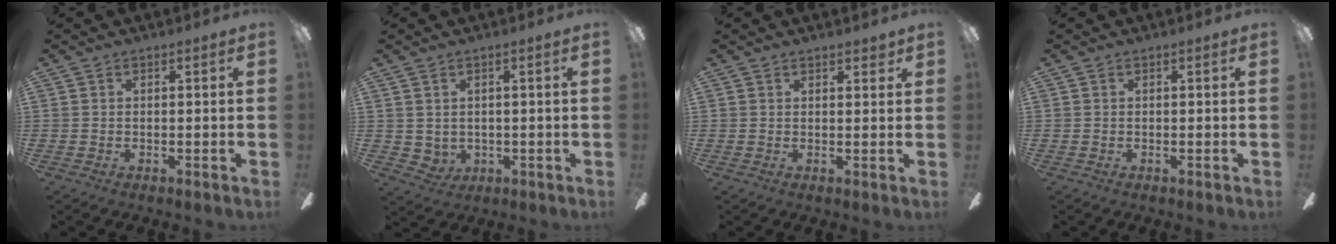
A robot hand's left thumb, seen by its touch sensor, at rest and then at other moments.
{"total": 2.9, "force": [1.6, 2.3, 0.5], "torque": [-0.017, -0.007, 0.030]}
{"total": 1.9, "force": [1.5, 0.5, 1.0], "torque": [-0.014, -0.003, 0.026]}
{"total": 0.0}